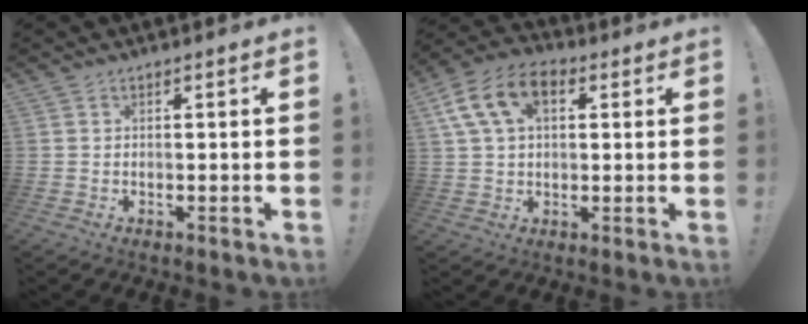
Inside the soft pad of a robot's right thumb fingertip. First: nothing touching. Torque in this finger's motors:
{"motor_torque": [0.54, 0.54, 0.54, -0.34, 0.30]}